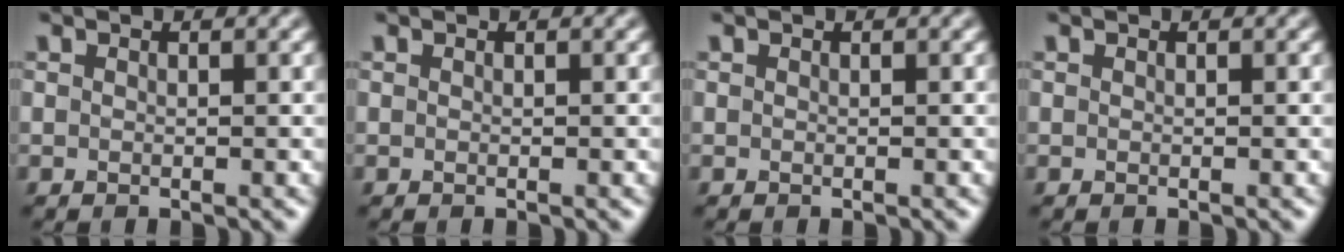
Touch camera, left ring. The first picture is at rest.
{"total": 0.0}
{"total": 0.0}
{"total": 0.0}